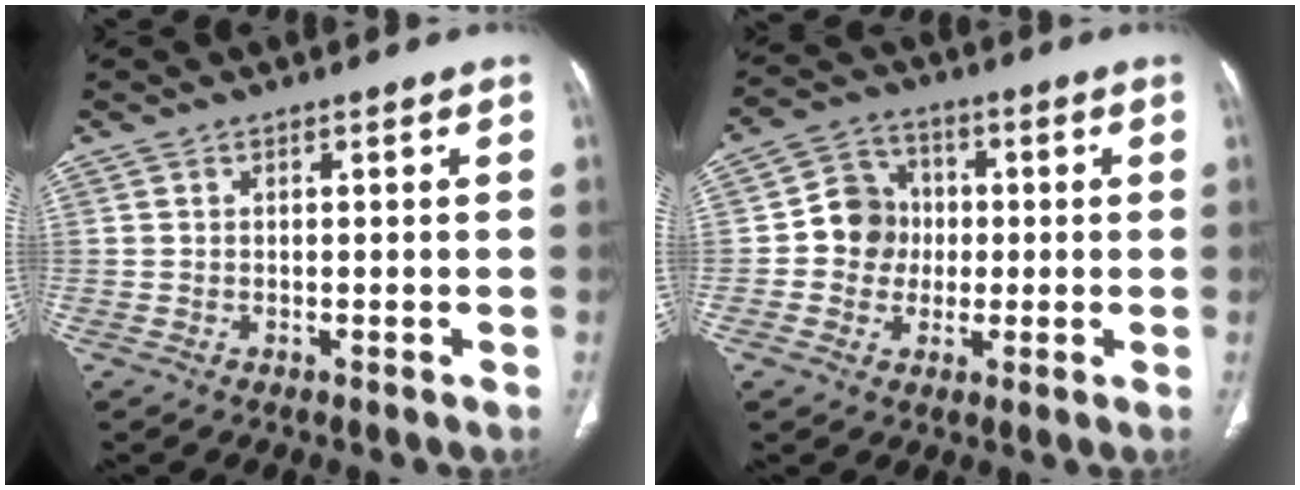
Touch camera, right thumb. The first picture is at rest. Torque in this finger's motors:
{"motor_torque": [-0.30, 0.15, 0.54, -0.38, 0.01]}